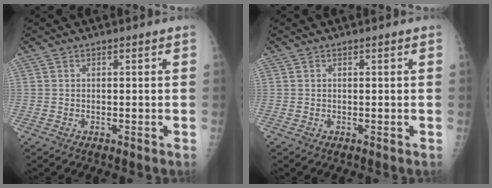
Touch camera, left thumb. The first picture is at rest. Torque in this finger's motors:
{"motor_torque": [0.04, -0.04, 0.01, -0.01, 0.00]}